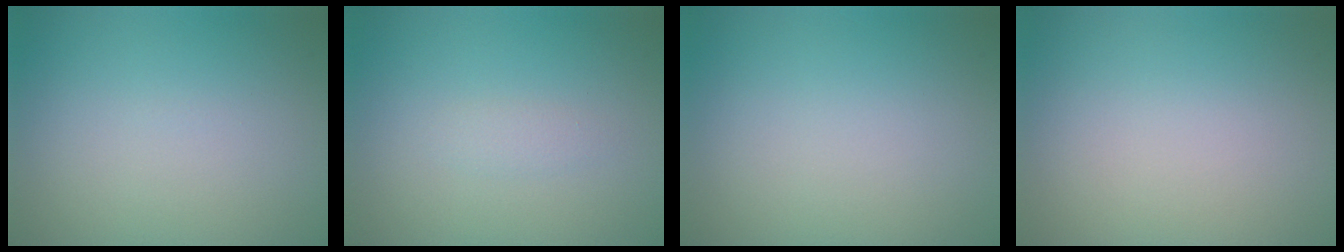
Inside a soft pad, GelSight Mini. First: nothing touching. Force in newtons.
{"total": 0.9, "press": 0.9, "slide": 0.0}
{"total": 0.0}
{"total": 0.0}